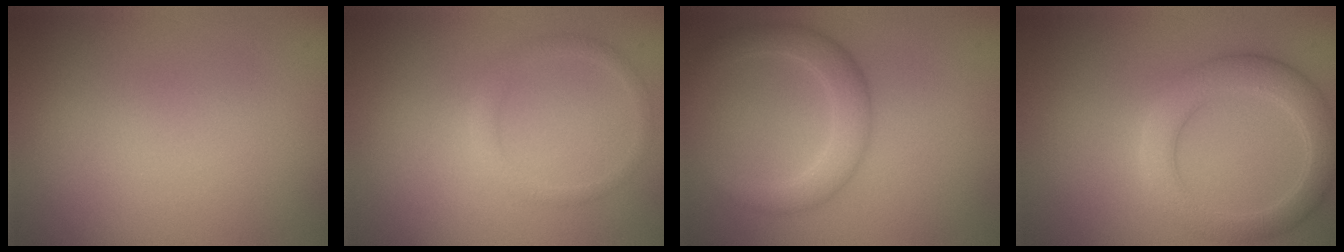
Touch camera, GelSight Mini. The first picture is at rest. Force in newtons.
{"total": 1.4, "press": 1.4, "slide": 0.1}
{"total": 3.5, "press": 3.5, "slide": 0.2}
{"total": 4.3, "press": 4.3, "slide": 0.2}